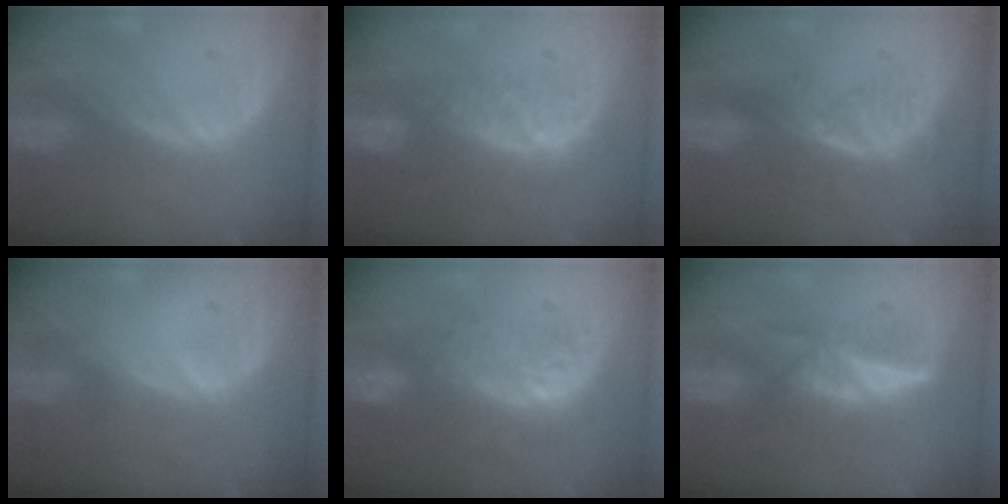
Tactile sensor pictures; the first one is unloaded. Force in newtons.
{"total": 8.3, "press": 7.3, "slide": 3.9}
{"total": 5.7, "press": 4.9, "slide": 2.9}
{"total": 0.0}
{"total": 9.0, "press": 8.4, "slide": 3.2}
{"total": 6.1, "press": 5.3, "slide": 3.0}